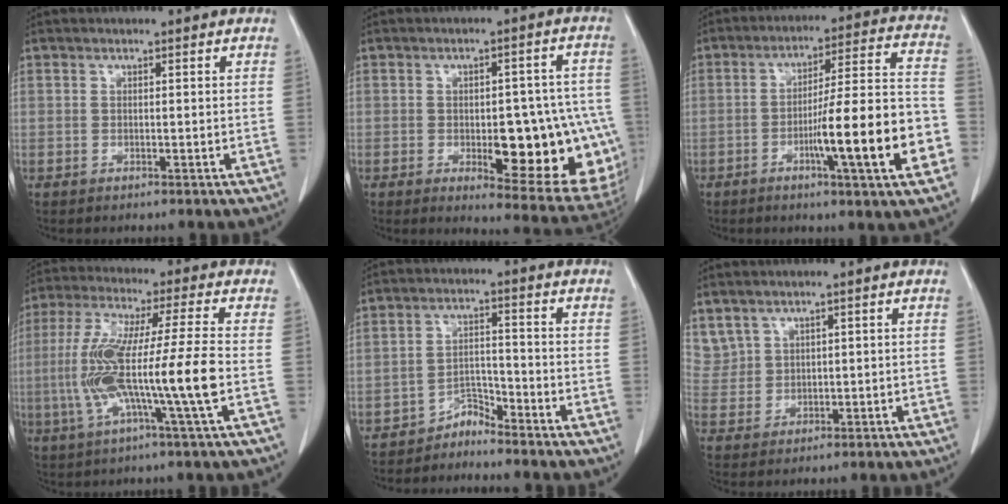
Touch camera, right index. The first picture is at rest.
{"total": 17.9, "force": [-3.7, 6.1, 16.4], "torque": [-0.125, 0.019, -0.021]}
{"total": 16.8, "force": [-5.4, 0.4, 15.9], "torque": [-0.229, 0.007, -0.081]}
{"total": 14.9, "force": [-2.5, -0.9, 14.7], "torque": [-0.290, -0.004, -0.053]}
{"total": 3.1, "force": [-3.0, 0.4, -0.3], "torque": [0.016, -0.001, -0.053]}
{"total": 5.1, "force": [3.6, 3.6, 0.9], "torque": [-0.025, 0.014, 0.087]}